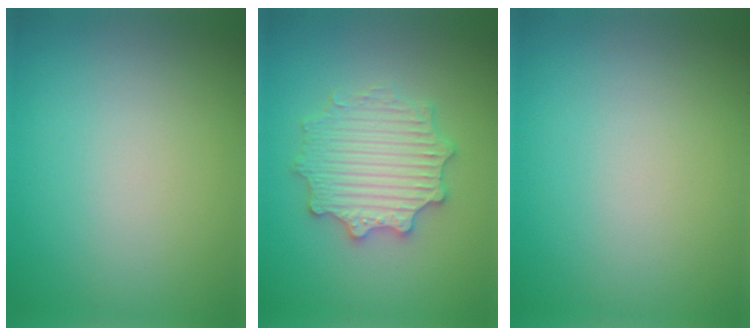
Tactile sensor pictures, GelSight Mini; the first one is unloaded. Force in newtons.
{"total": 5.4, "press": 5.3, "slide": 0.9}
{"total": 0.0}